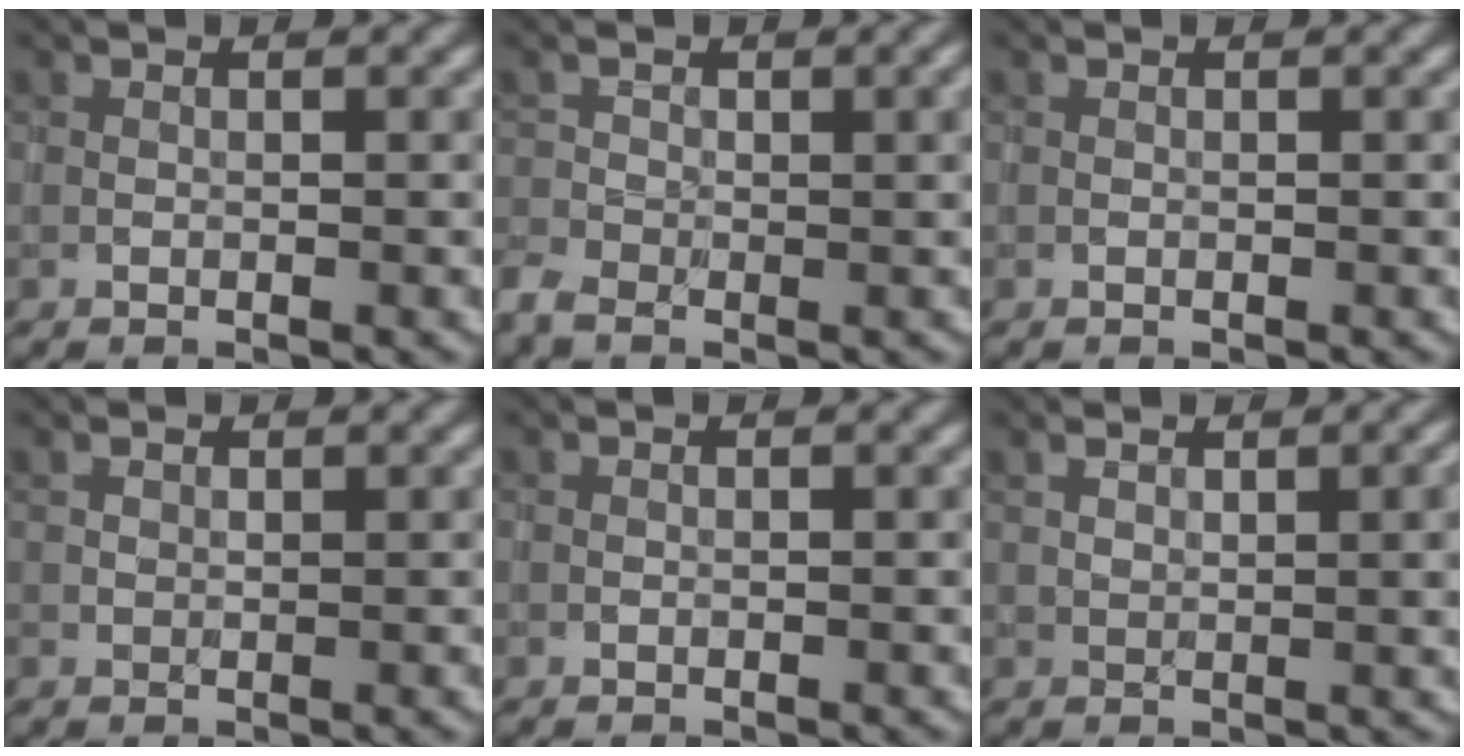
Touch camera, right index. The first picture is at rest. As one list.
[{"total": 3.7, "force": [-2.0, 1.6, 2.6], "torque": [-0.054, -0.010, -0.048]}, {"total": 0.0}, {"total": 0.8, "force": [0.6, 0.4, 0.4], "torque": [-0.010, 0.001, 0.010]}, {"total": 0.0}, {"total": 3.7, "force": [1.7, 1.1, 3.0], "torque": [-0.047, 0.003, 0.035]}]